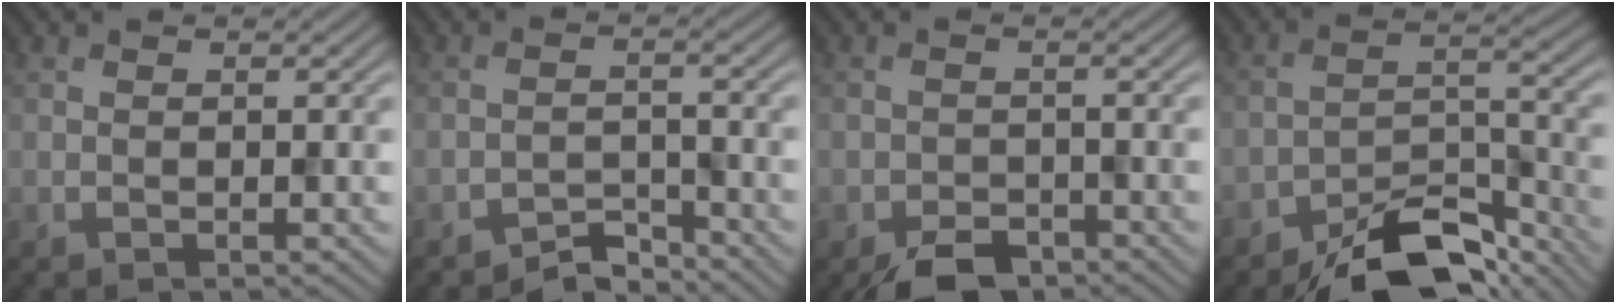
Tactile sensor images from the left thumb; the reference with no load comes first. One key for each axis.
{"total": 3.2, "fx": -3.0, "fy": 0.6, "fz": 0.7, "tx": -0.008, "ty": 0.007, "tz": -0.059}
{"total": 4.5, "fx": -3.5, "fy": 2.1, "fz": 2.1, "tx": -0.034, "ty": -0.005, "tz": -0.062}
{"total": 10.0, "fx": -8.0, "fy": 3.6, "fz": 5.0, "tx": -0.071, "ty": 0.007, "tz": -0.141}